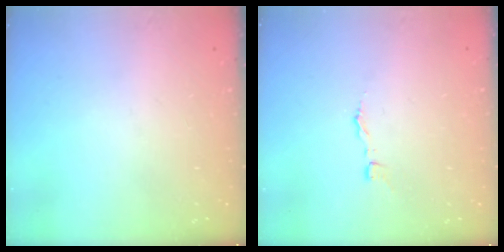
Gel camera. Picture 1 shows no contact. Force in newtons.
{"total": 2.9, "press": 2.9, "slide": 0.2}